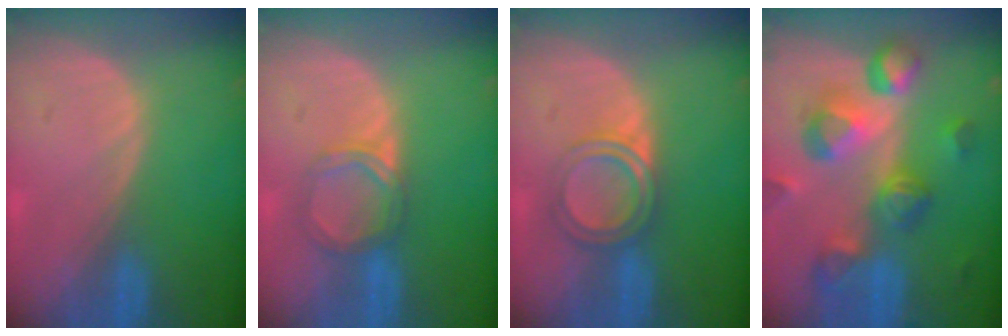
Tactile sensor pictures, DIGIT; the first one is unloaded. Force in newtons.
{"total": 4.1, "press": 4.1, "slide": 0.4}
{"total": 4.6, "press": 4.6, "slide": 0.7}
{"total": 10.7, "press": 9.6, "slide": 4.8}